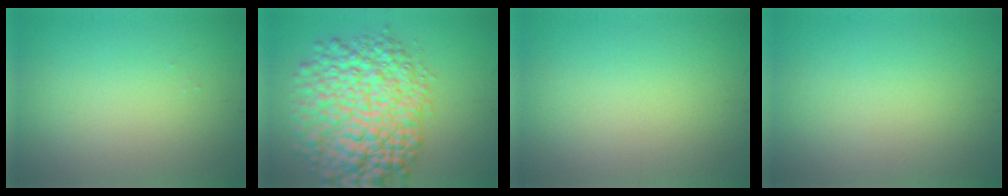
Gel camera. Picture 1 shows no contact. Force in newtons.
{"total": 11.1, "press": 11.1, "slide": 0.3}
{"total": 0.0}
{"total": 0.0}